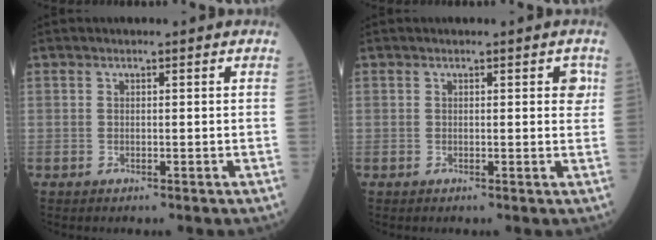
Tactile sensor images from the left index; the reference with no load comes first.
{"total": 2.2, "force": [0.9, 0.7, 1.9], "torque": [-0.015, 0.002, 0.004]}